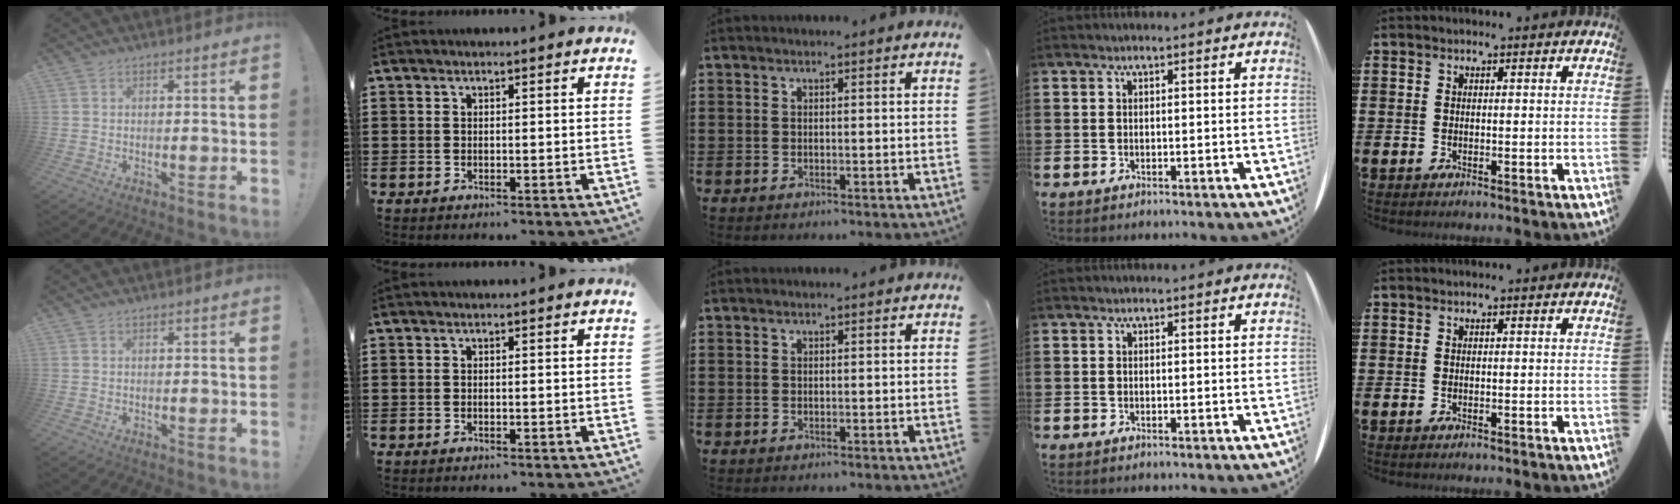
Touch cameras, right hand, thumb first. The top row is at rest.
{}